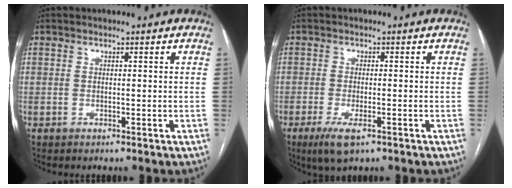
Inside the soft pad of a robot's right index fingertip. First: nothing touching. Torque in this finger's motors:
{"motor_torque": [0.70, -0.12, 0.22, 0.04]}